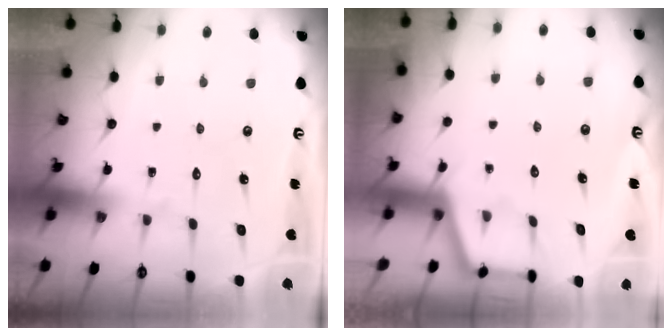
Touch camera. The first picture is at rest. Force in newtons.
{"total": 2.4, "press": 2.4, "slide": 0.4}